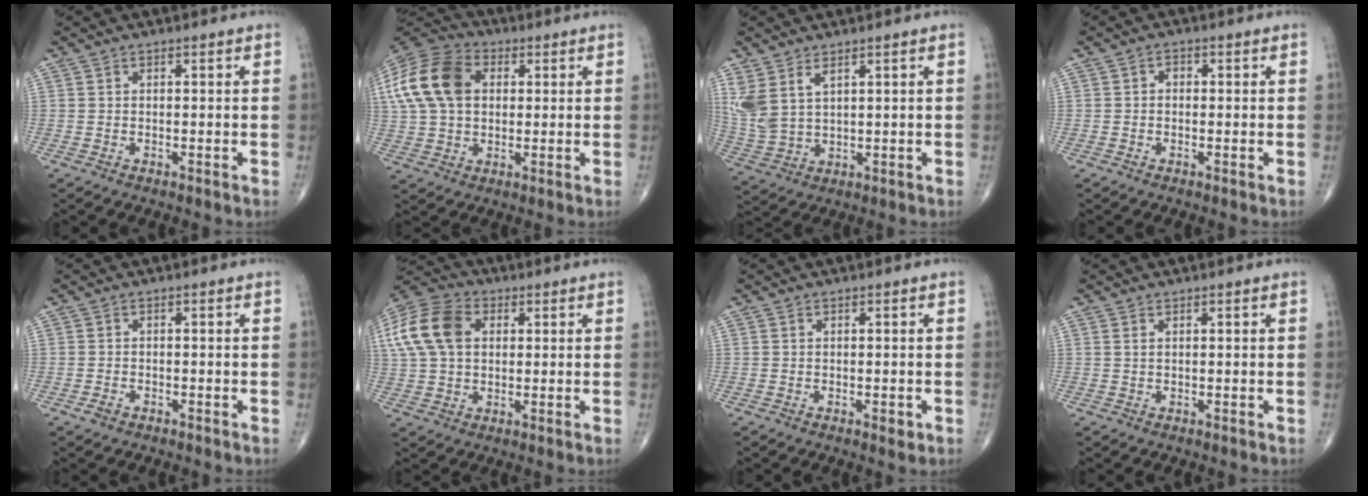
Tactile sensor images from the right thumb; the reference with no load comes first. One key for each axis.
{"total": 18.0, "fx": 4.0, "fy": 12.6, "fz": 12.2, "tx": -0.254, "ty": 0.018, "tz": 0.066}
{"total": 8.1, "fx": 3.9, "fy": 4.3, "fz": 5.6, "tx": -0.129, "ty": -0.012, "tz": 0.095}
{"total": 1.5, "fx": 0.0, "fy": 1.2, "fz": 0.9, "tx": -0.006, "ty": 0.008, "tz": -0.005}
{"total": 1.2, "fx": -0.8, "fy": 0.7, "fz": 0.6, "tx": -0.015, "ty": 0.004, "tz": -0.015}
{"total": 15.4, "fx": 3.5, "fy": 10.7, "fz": 10.5, "tx": -0.221, "ty": 0.014, "tz": 0.058}
{"total": 1.2, "fx": -0.4, "fy": 0.5, "fz": 1.0, "tx": -0.011, "ty": -0.002, "tz": -0.004}
{"total": 0.7, "fx": 0.4, "fy": 0.3, "fz": 0.5, "tx": -0.012, "ty": 0.005, "tz": 0.009}